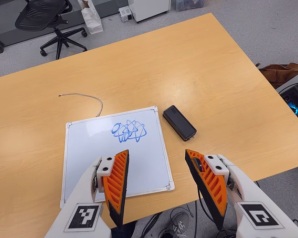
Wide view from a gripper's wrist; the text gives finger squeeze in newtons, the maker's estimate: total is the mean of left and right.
{"total": 0.0}